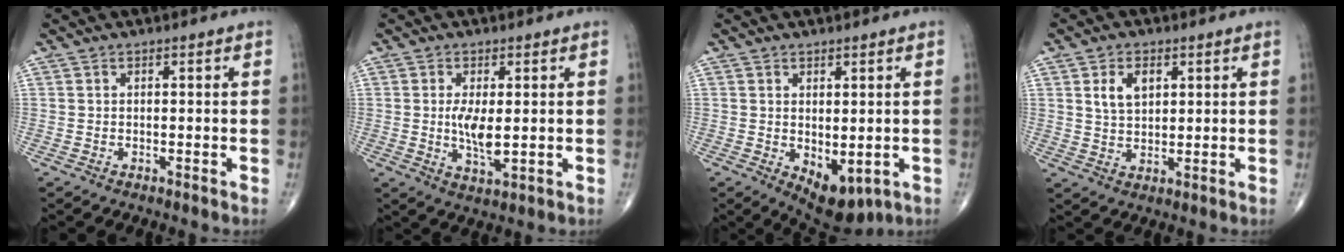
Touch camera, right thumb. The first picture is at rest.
{"total": 5.8, "force": [0.2, 2.2, 5.4], "torque": [-0.104, -0.016, 0.006]}
{"total": 7.7, "force": [-1.6, 4.1, 6.3], "torque": [-0.075, -0.008, -0.003]}
{"total": 5.8, "force": [2.2, 3.6, 4.0], "torque": [-0.059, -0.008, 0.042]}